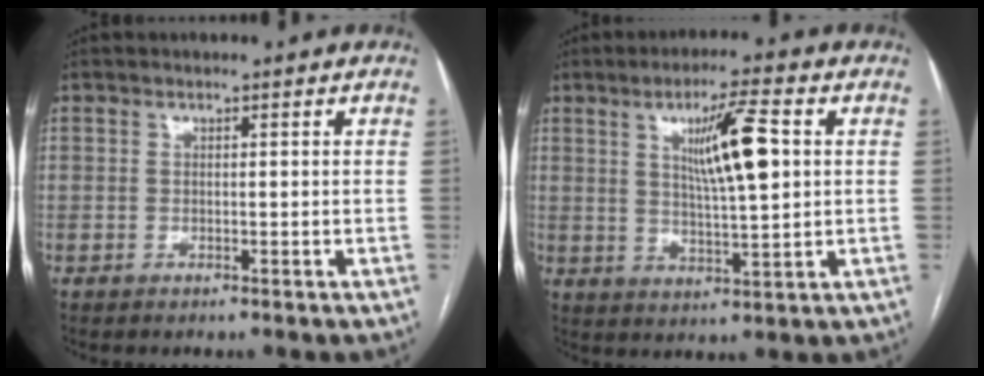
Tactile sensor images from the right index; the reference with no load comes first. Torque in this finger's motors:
{"motor_torque": [0.42, 0.15, 0.28, 0.13]}